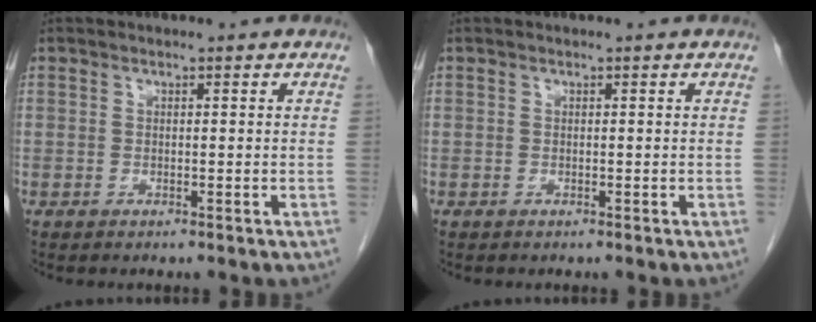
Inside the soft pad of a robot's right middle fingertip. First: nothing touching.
{"total": 0.0}